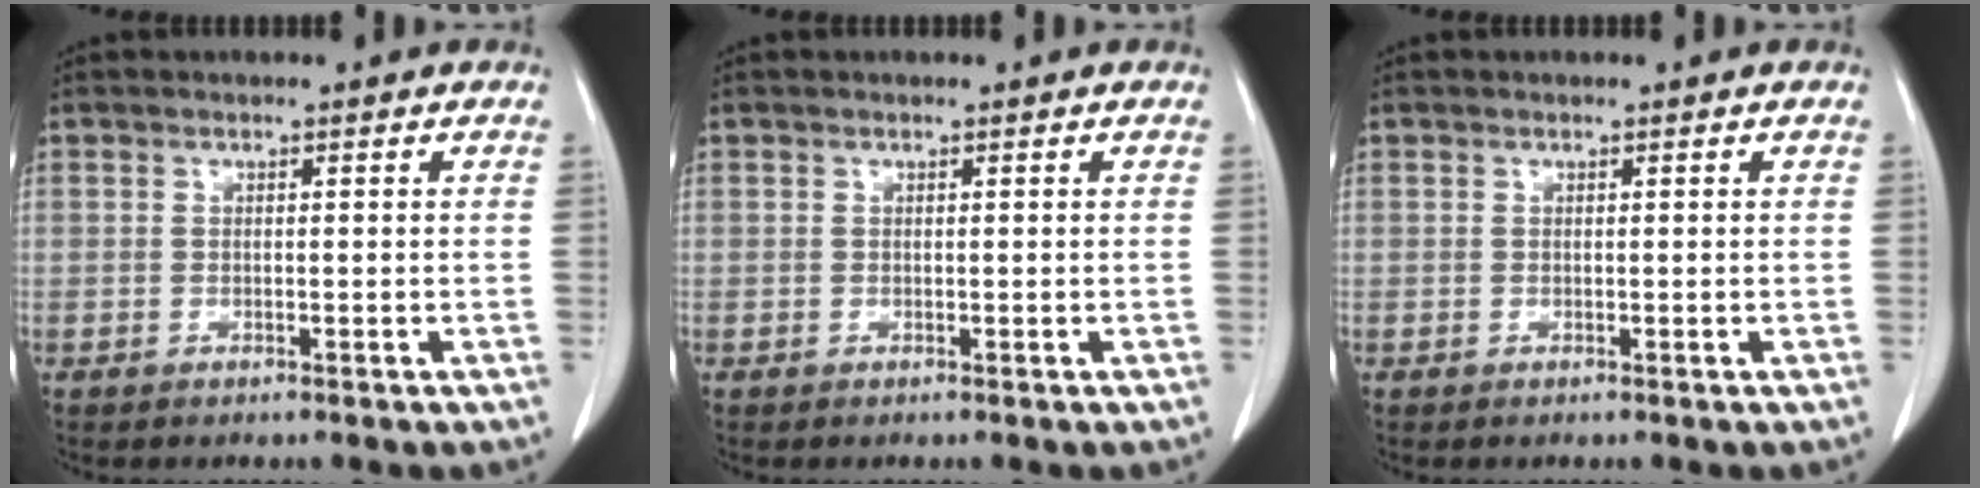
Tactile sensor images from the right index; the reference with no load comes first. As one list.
[{"total": 0.0}, {"total": 0.0}]